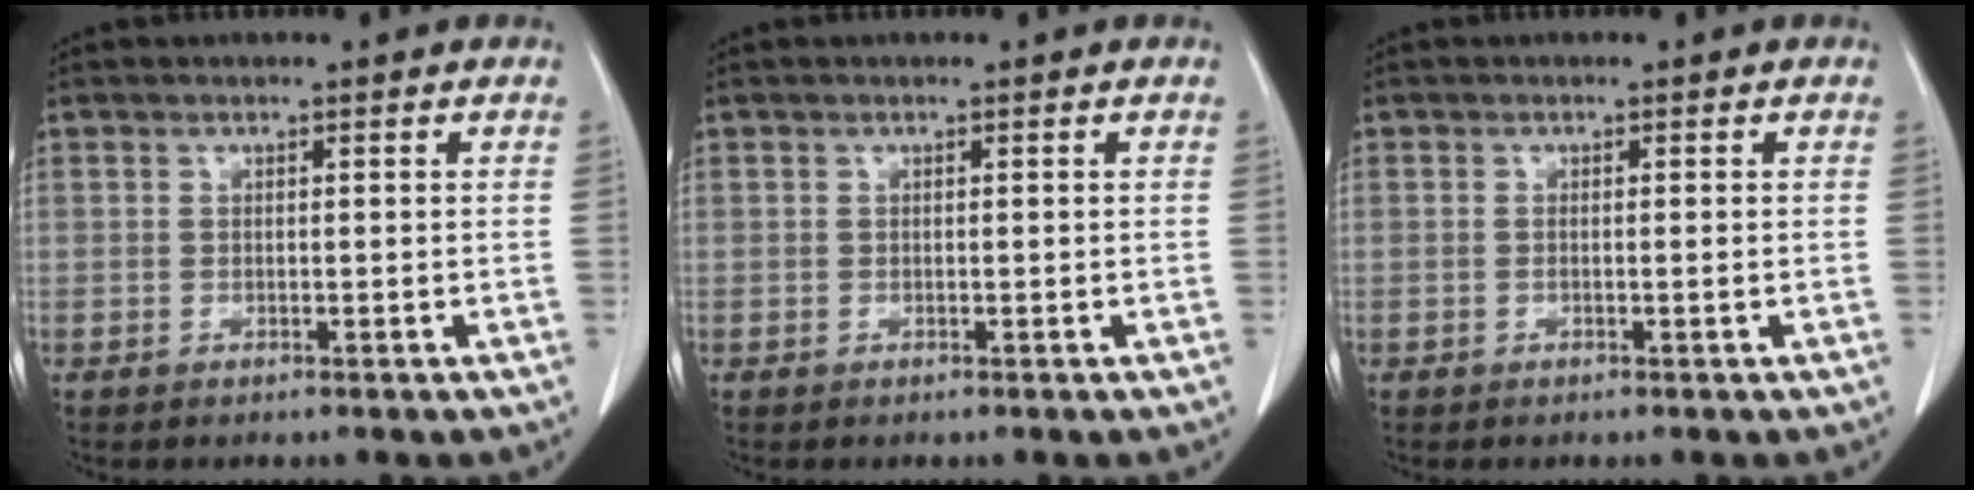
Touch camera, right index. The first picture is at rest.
{"total": 0.0}
{"total": 0.6, "force": [-0.1, 0.0, 0.6], "torque": [-0.012, 0.000, 0.000]}